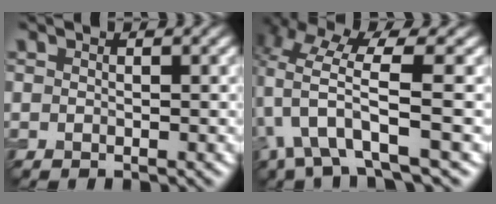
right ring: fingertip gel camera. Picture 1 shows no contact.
{"total": 6.6, "force": [-1.3, 1.8, 6.2], "torque": [-0.130, -0.001, -0.032]}